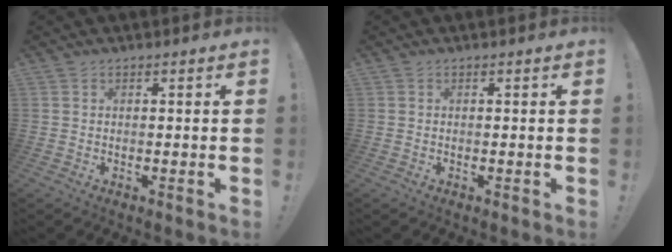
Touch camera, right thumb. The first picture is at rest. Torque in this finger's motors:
{"motor_torque": [-0.06, -0.09, 0.16, -0.08, -0.04]}